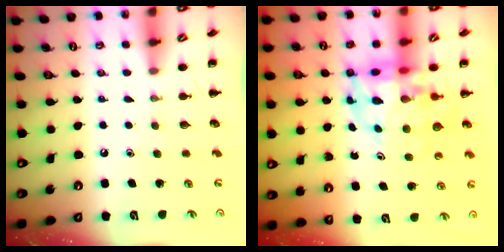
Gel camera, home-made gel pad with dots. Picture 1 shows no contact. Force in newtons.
{"total": 12.1, "press": 11.6, "slide": 3.5}